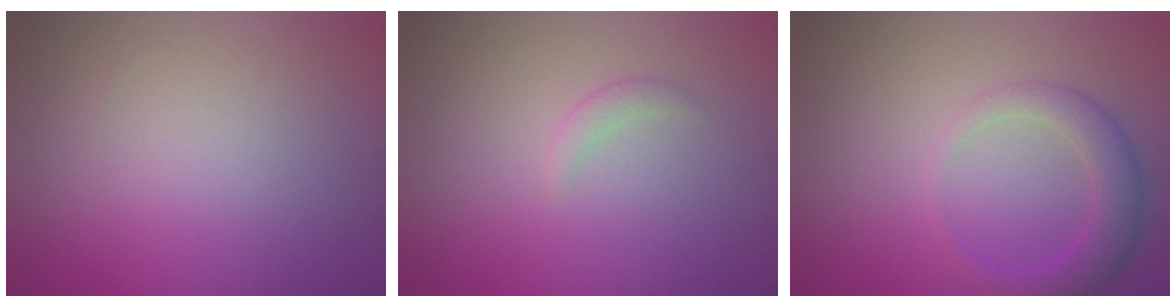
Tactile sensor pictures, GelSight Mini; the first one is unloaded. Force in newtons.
{"total": 1.0, "press": 1.0, "slide": 0.0}
{"total": 3.6, "press": 3.6, "slide": 0.3}